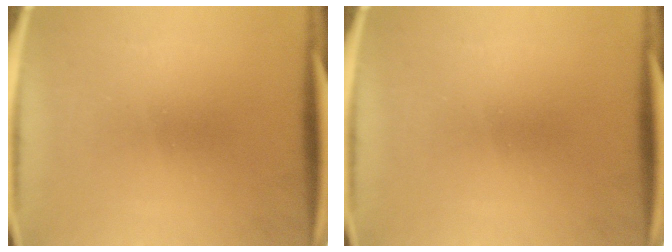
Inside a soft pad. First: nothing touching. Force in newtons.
{"total": 0.0}